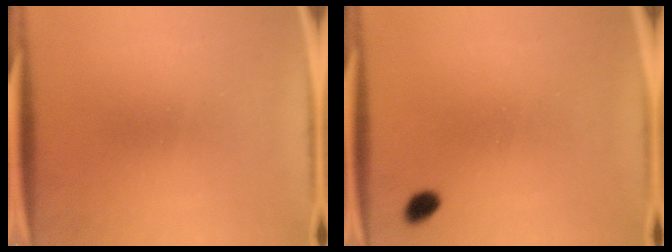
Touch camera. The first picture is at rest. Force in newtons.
{"total": 1.9}